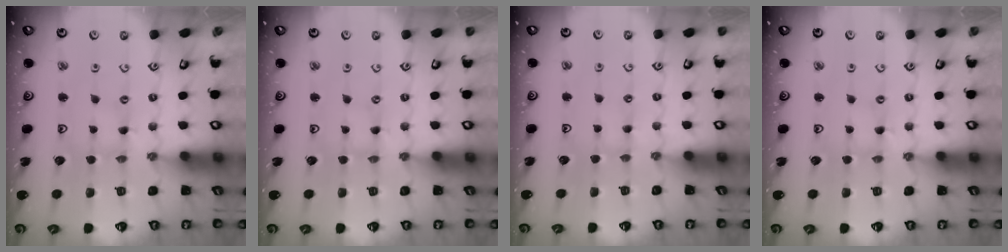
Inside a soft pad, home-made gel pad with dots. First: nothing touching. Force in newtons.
{"total": 0.0}
{"total": 1.9, "press": 1.9, "slide": 0.3}
{"total": 0.9, "press": 0.9, "slide": 0.2}